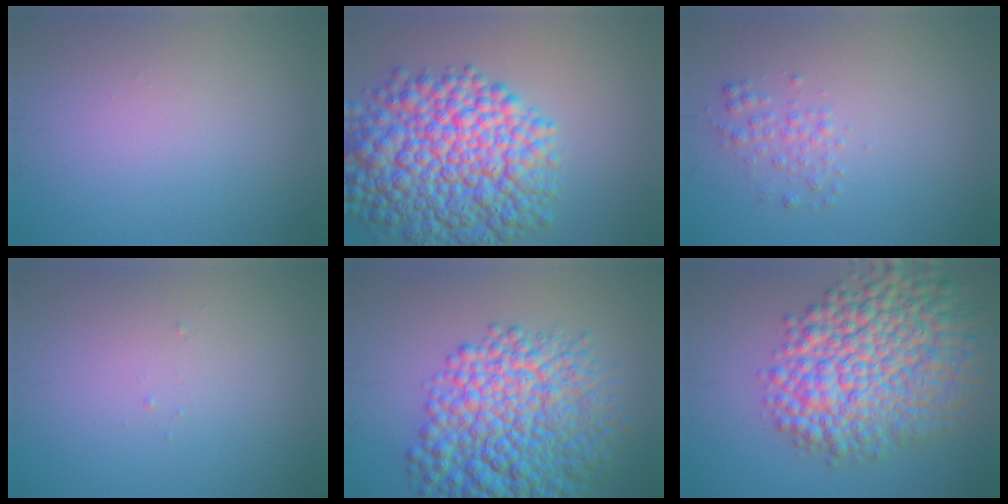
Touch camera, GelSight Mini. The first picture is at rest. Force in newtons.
{"total": 12.2, "press": 12.2, "slide": 0.2}
{"total": 1.5, "press": 1.5, "slide": 0.1}
{"total": 0.0}
{"total": 11.8, "press": 11.8, "slide": 0.5}
{"total": 11.8, "press": 11.8, "slide": 0.4}